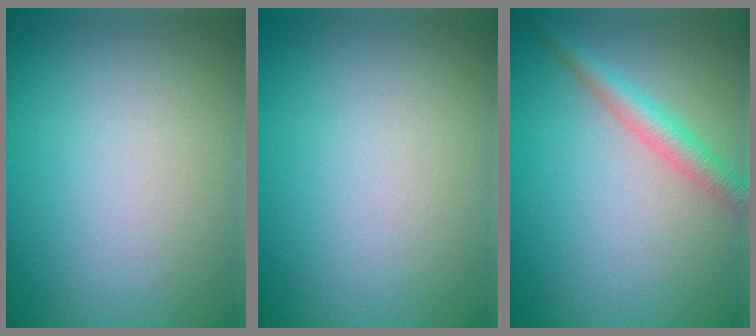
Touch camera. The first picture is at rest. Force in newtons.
{"total": 0.0}
{"total": 2.7, "press": 2.7, "slide": 0.1}